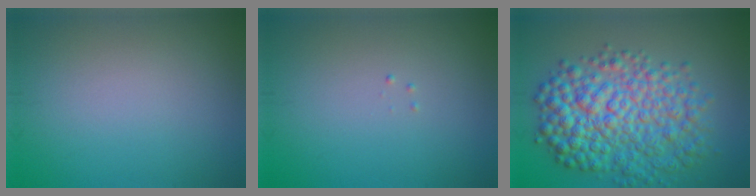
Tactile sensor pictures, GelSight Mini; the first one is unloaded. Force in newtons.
{"total": 0.0}
{"total": 8.7, "press": 8.7, "slide": 0.1}